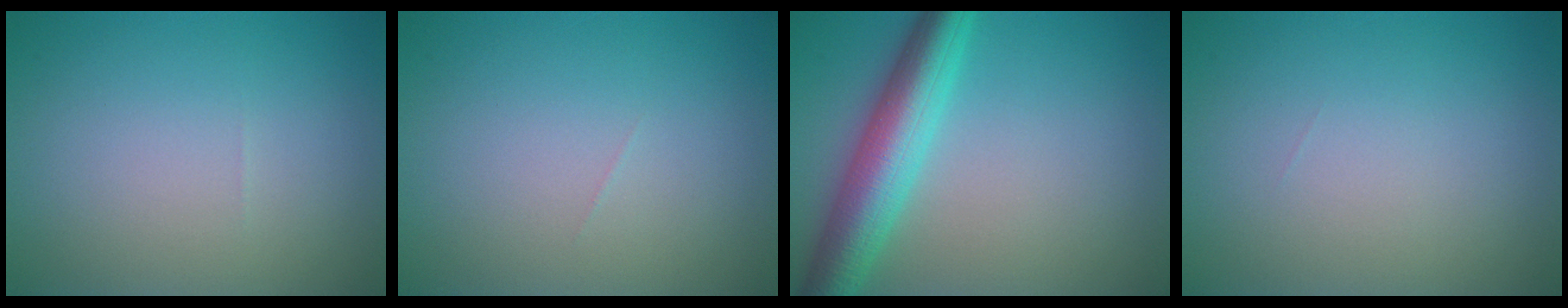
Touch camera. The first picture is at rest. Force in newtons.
{"total": 0.0}
{"total": 6.8, "press": 6.8, "slide": 0.1}
{"total": 0.0}